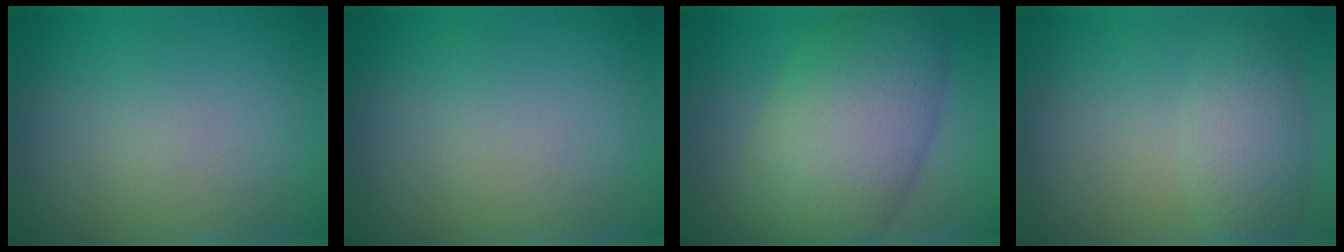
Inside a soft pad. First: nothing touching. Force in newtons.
{"total": 0.0}
{"total": 10.8, "press": 10.8, "slide": 0.1}
{"total": 3.5, "press": 3.5, "slide": 0.3}